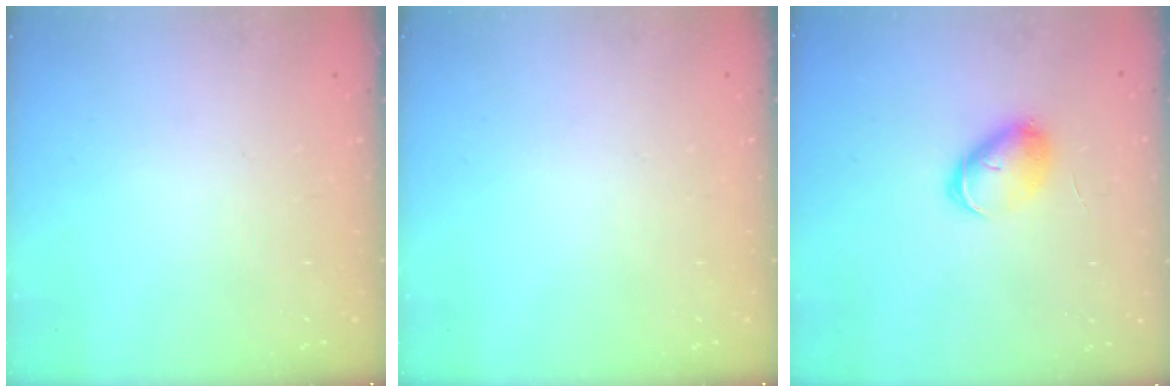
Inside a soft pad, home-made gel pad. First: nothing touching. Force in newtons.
{"total": 0.0}
{"total": 6.2, "press": 6.2, "slide": 0.1}